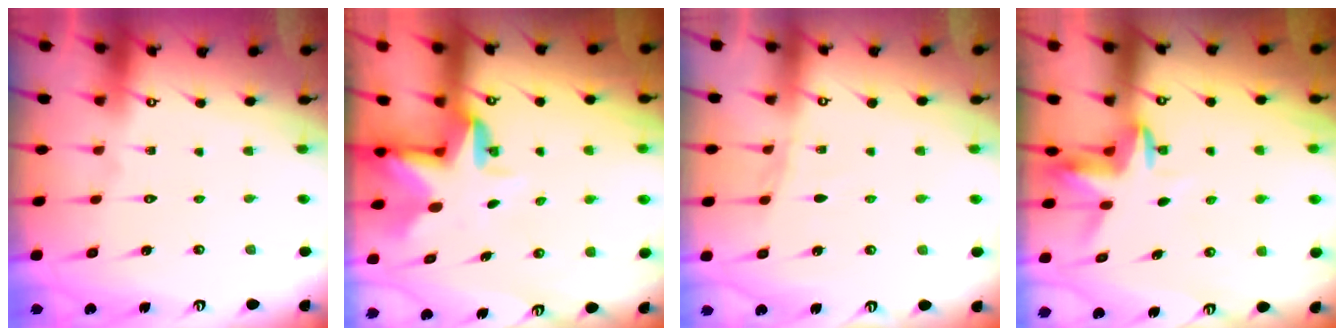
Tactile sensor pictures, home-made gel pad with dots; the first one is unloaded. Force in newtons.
{"total": 5.1, "press": 5.1, "slide": 0.3}
{"total": 4.1, "press": 4.0, "slide": 0.4}
{"total": 3.5, "press": 3.5, "slide": 0.2}